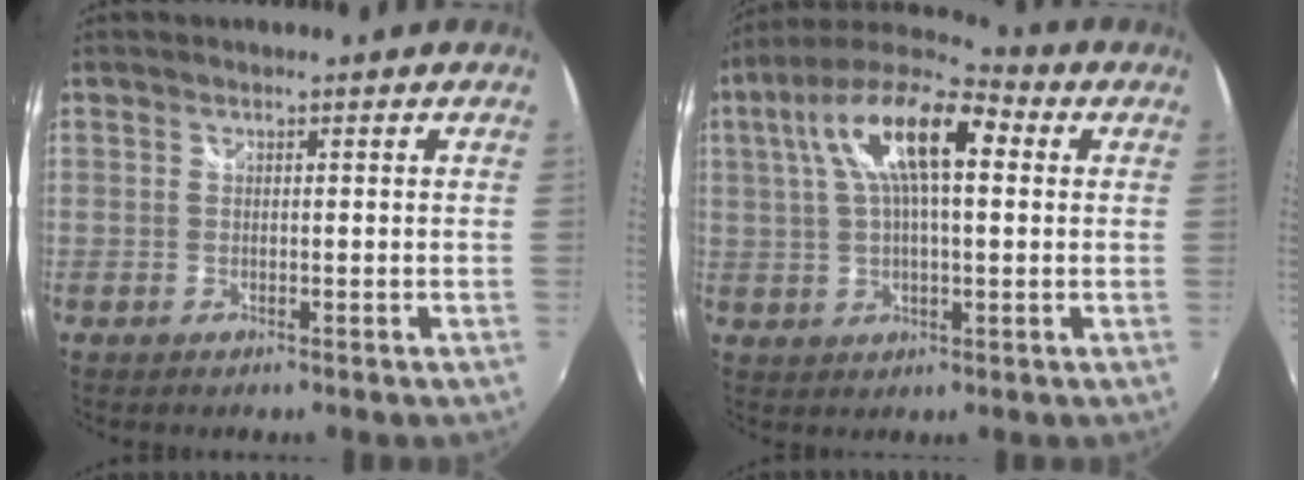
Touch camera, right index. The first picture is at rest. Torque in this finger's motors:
{"motor_torque": [0.64, 0.09, 0.66, 0.21]}